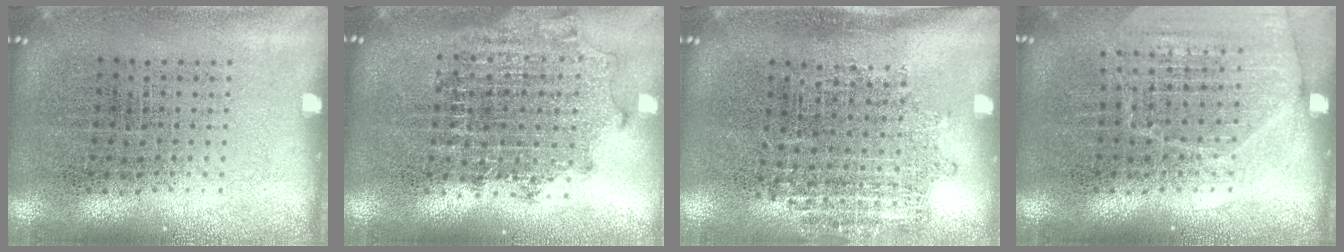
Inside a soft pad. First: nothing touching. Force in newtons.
{"total": 1.8, "press": 1.5, "slide": 1.1}
{"total": 1.1, "press": 0.9, "slide": 0.7}
{"total": 1.6, "press": 1.5, "slide": 0.3}